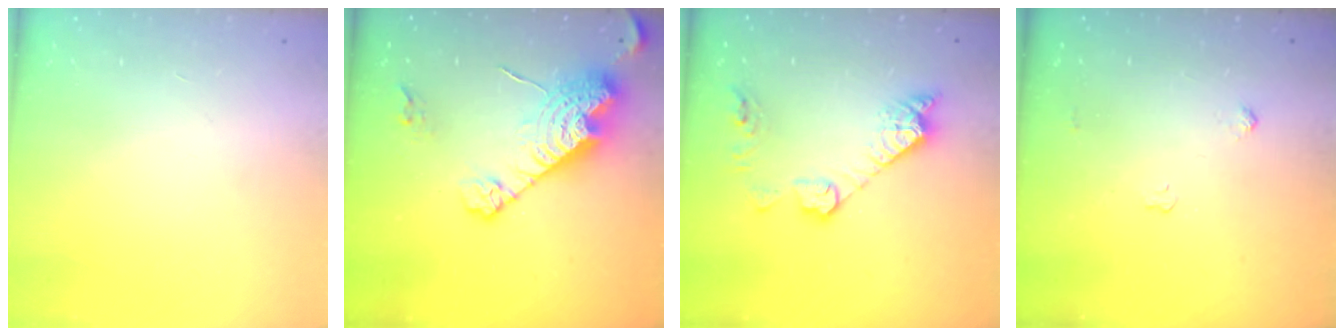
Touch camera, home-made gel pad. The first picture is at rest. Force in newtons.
{"total": 21.5, "press": 21.4, "slide": 1.6}
{"total": 12.2, "press": 12.1, "slide": 0.9}
{"total": 3.5, "press": 3.4, "slide": 0.6}